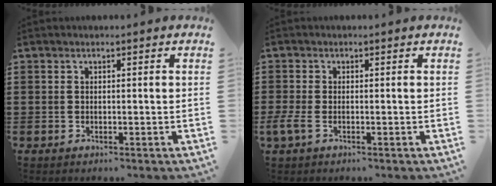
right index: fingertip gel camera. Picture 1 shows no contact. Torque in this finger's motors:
{"motor_torque": [0.74, 0.44, 0.34, 0.07]}